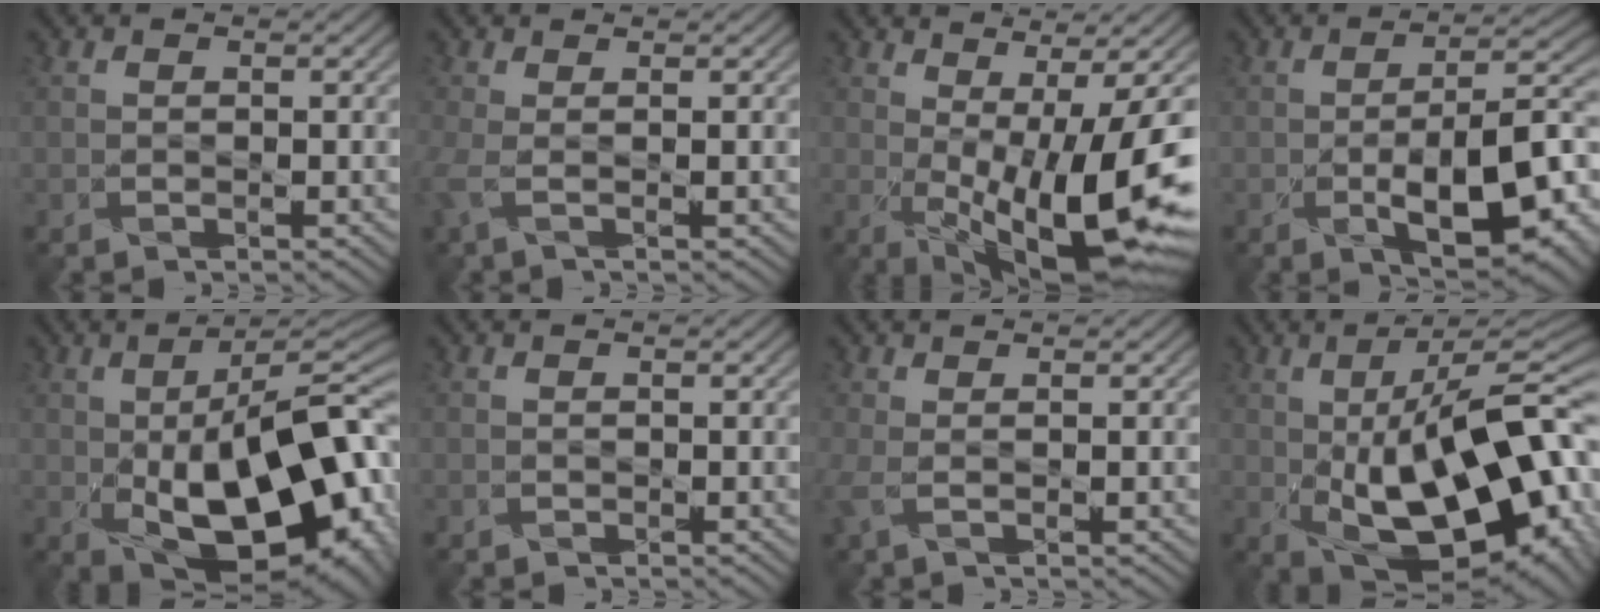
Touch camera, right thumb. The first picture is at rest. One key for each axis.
{"total": 2.1, "fx": -0.3, "fy": 0.1, "fz": 2.1, "tx": -0.058, "ty": 0.001, "tz": -0.010}
{"total": 12.7, "fx": -1.1, "fy": 4.1, "fz": 11.9, "tx": -0.205, "ty": -0.021, "tz": 0.000}
{"total": 12.0, "fx": -4.4, "fy": 4.2, "fz": 10.3, "tx": -0.153, "ty": -0.004, "tz": -0.065}
{"total": 19.8, "fx": -3.8, "fy": 9.9, "fz": 16.7, "tx": -0.219, "ty": -0.013, "tz": -0.045}
{"total": 0.0}
{"total": 1.5, "fx": 0.2, "fy": 0.0, "fz": 1.5, "tx": -0.042, "ty": 0.004, "tz": 0.000}
{"total": 20.0, "fx": -2.1, "fy": 9.2, "fz": 17.6, "tx": -0.264, "ty": -0.004, "tz": -0.032}